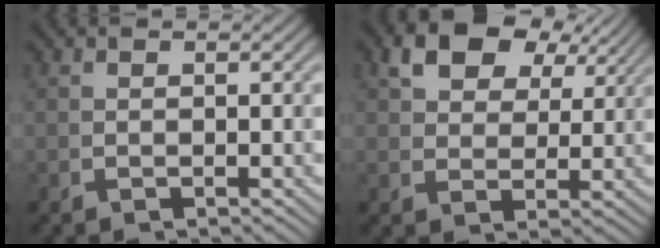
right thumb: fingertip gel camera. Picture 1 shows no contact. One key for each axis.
{"total": 6.8, "fx": 4.6, "fy": 3.3, "fz": 3.7, "tx": -0.069, "ty": 0.011, "tz": 0.082}